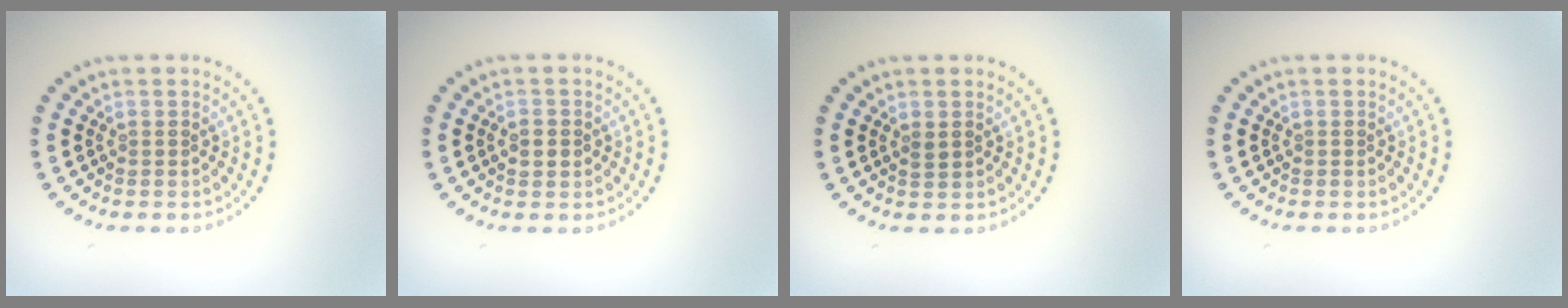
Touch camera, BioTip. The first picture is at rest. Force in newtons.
{"total": 1.3, "press": 1.2, "slide": 0.2}
{"total": 0.9, "press": 0.8, "slide": 0.2}
{"total": 0.0}